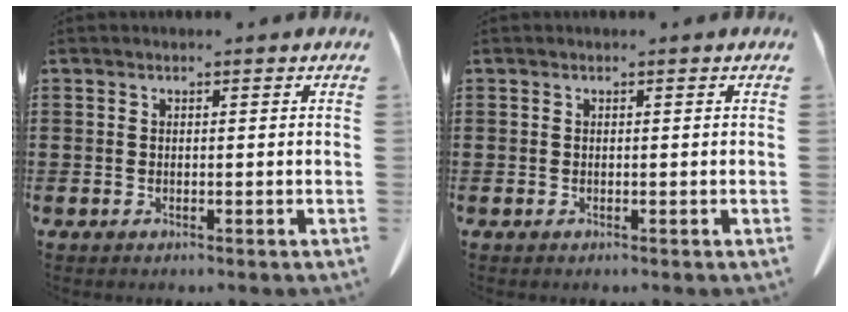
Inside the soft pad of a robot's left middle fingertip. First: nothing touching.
{"total": 0.0}